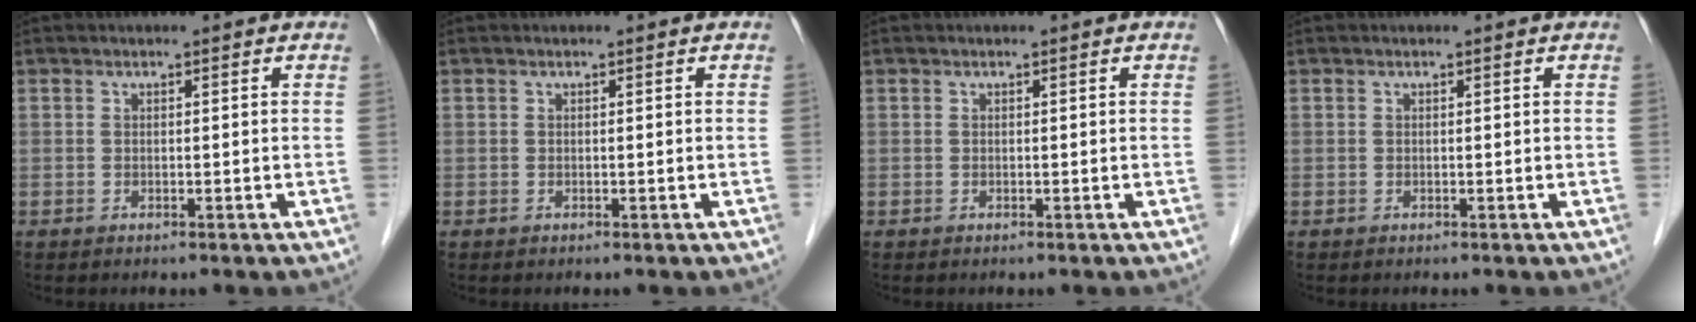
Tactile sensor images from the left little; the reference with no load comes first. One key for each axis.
{"total": 0.0}
{"total": 0.0}
{"total": 0.0}